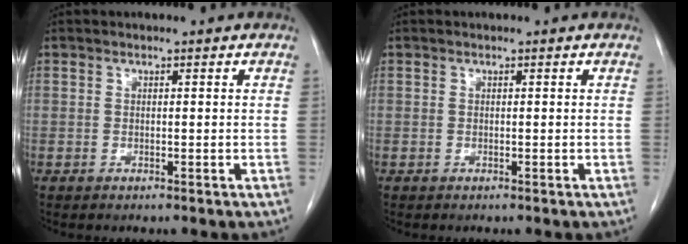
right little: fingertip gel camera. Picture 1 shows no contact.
{"total": 0.0}